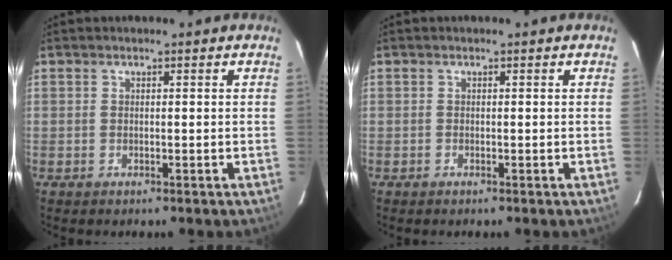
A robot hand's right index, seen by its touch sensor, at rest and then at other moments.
{"total": 0.0}